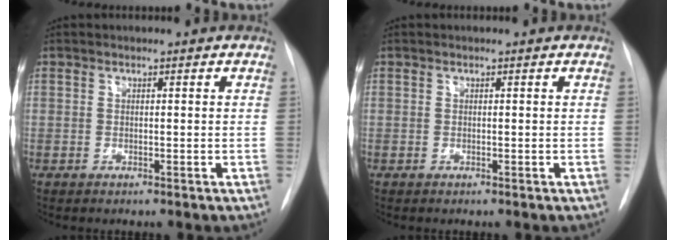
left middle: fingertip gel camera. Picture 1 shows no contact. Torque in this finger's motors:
{"motor_torque": [-0.02, 0.00, 0.05, 0.00]}